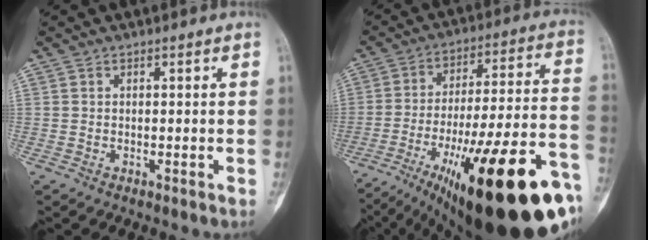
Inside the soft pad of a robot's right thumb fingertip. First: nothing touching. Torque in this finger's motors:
{"motor_torque": [3.54, 1.47, 2.15, -0.62, 0.63]}